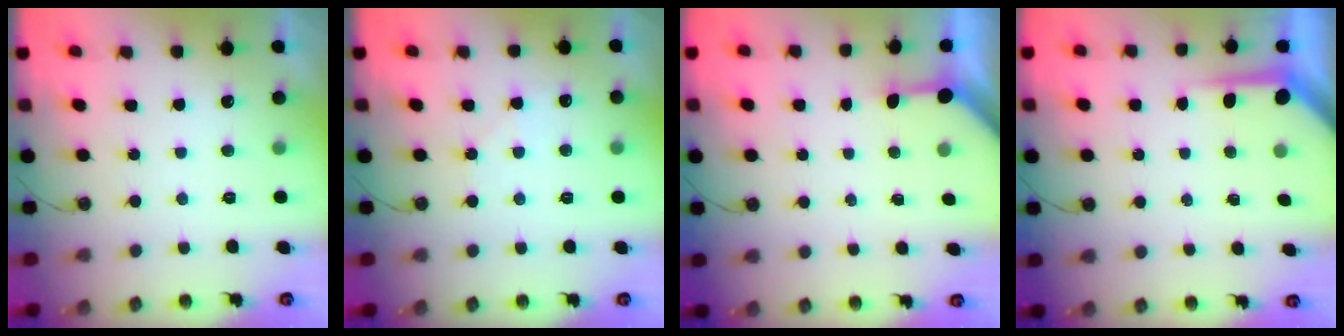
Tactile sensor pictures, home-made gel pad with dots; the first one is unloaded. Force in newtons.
{"total": 5.2, "press": 5.1, "slide": 0.9}
{"total": 2.9, "press": 2.8, "slide": 0.3}
{"total": 4.8, "press": 4.8, "slide": 0.3}